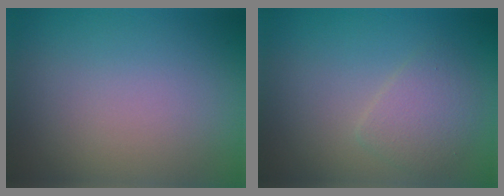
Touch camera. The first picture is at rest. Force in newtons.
{"total": 2.4, "press": 2.4, "slide": 0.1}